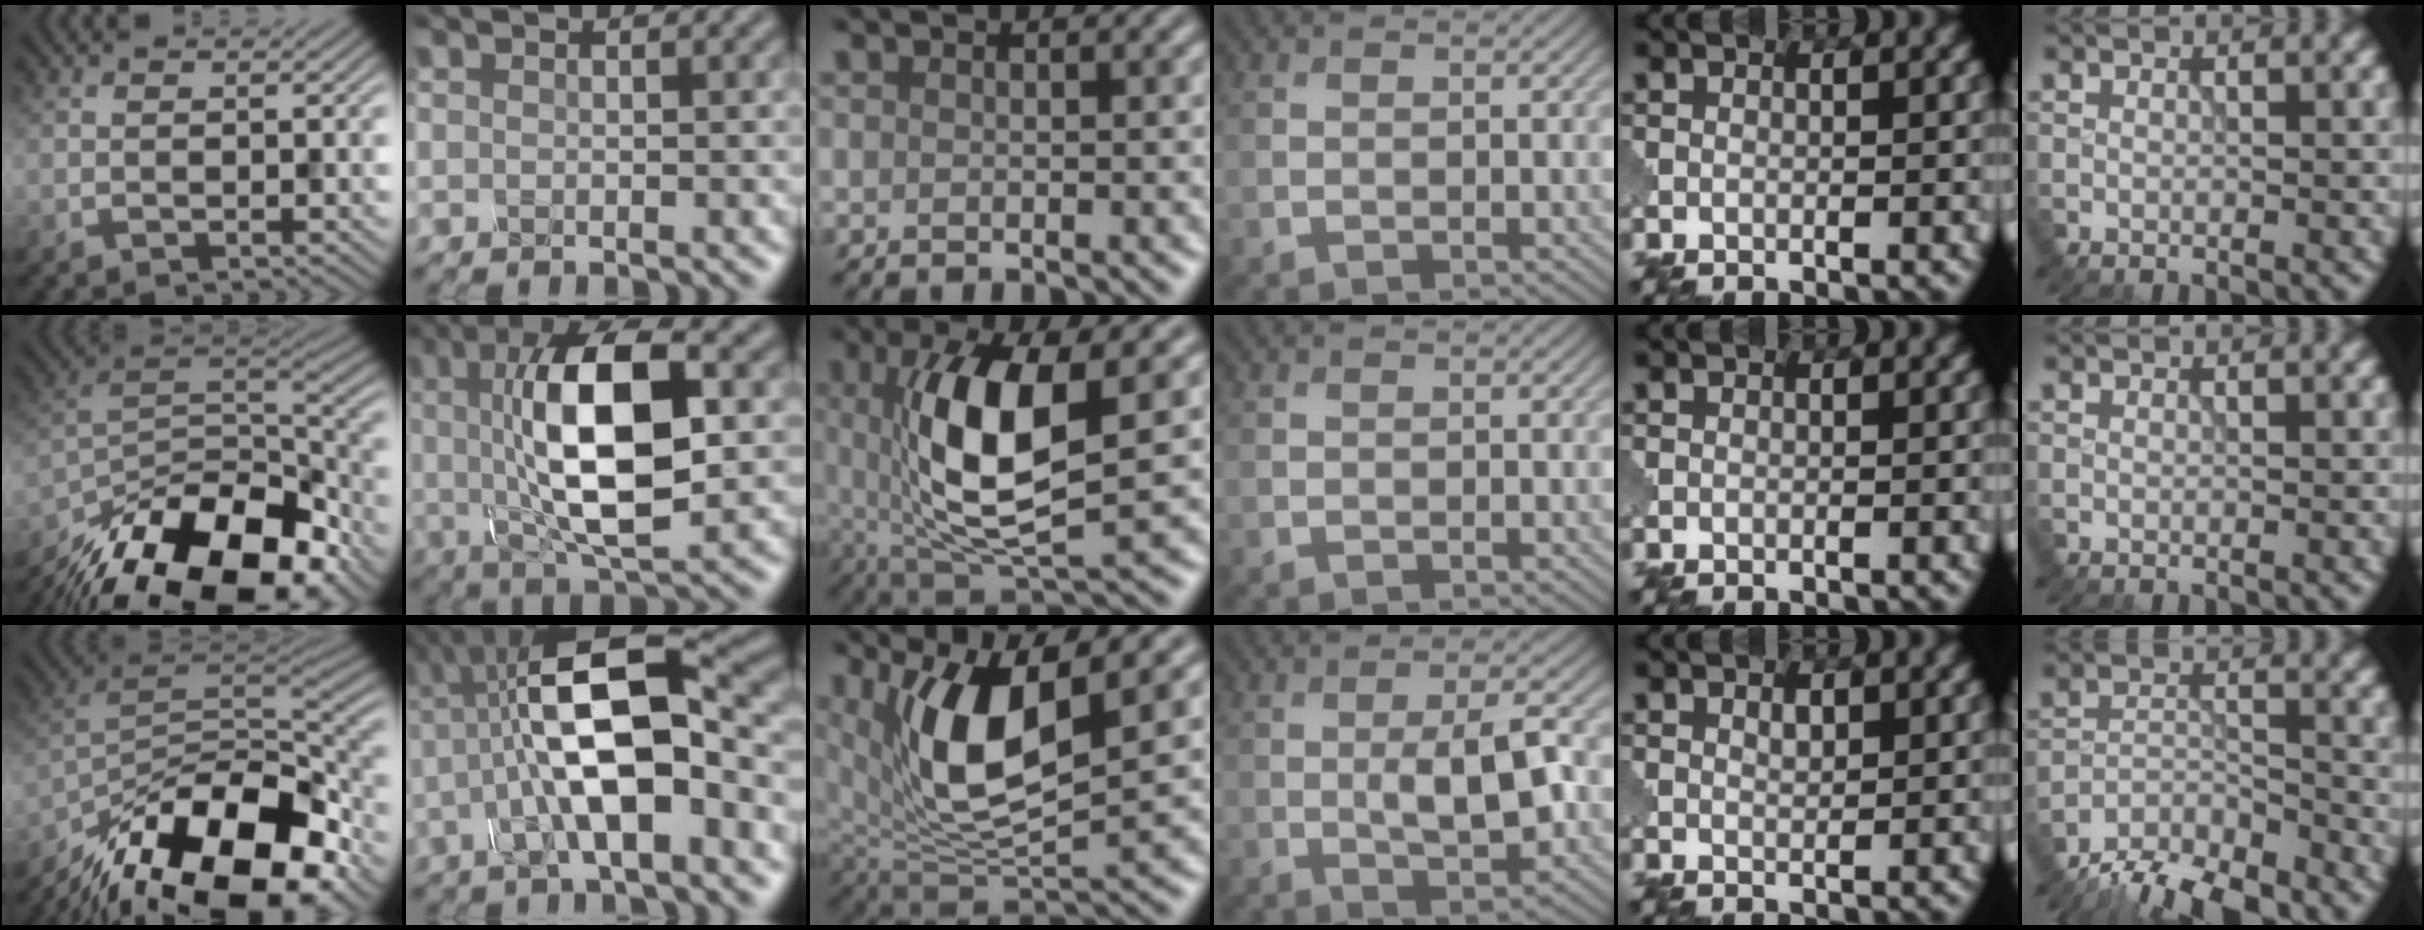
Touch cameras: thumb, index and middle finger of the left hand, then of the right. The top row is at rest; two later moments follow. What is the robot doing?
{"motion": "disassemble", "object": "glue stick"}